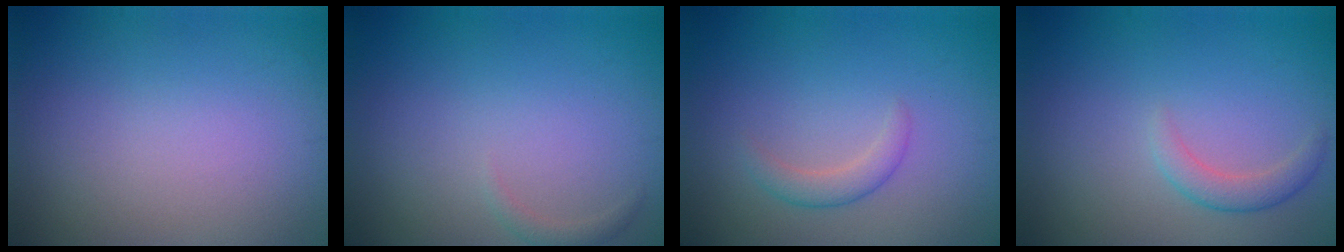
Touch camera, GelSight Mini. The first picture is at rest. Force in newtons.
{"total": 0.8, "press": 0.8, "slide": 0.0}
{"total": 1.7, "press": 1.7, "slide": 0.1}
{"total": 1.8, "press": 1.8, "slide": 0.1}